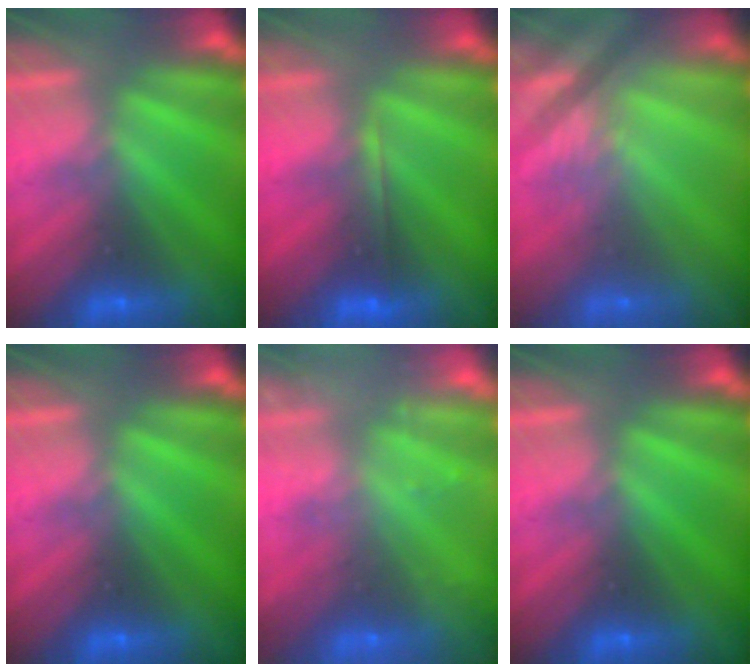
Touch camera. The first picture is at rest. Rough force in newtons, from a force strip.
{"total": 1.9}
{"total": 2.4}
{"total": 0.0}
{"total": 2.4}
{"total": 0.0}